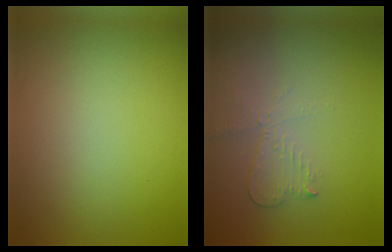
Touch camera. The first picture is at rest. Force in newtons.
{"total": 2.2, "press": 2.2, "slide": 0.2}